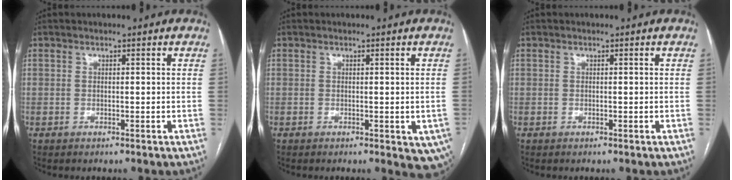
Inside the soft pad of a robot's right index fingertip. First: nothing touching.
{"total": 5.9, "force": [-2.3, 2.7, 4.8], "torque": [-0.034, -0.008, -0.031]}
{"total": 0.0}